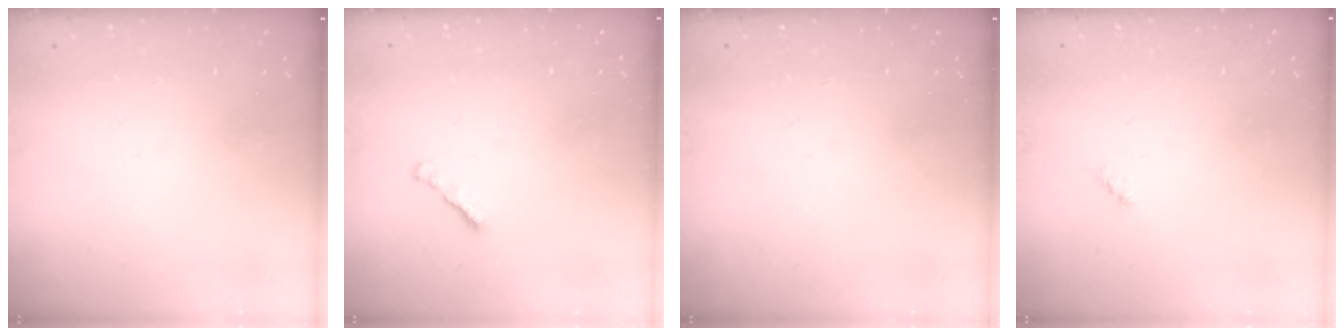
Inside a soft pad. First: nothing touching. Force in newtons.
{"total": 1.8, "press": 1.7, "slide": 0.6}
{"total": 0.0}
{"total": 2.4, "press": 2.4, "slide": 0.5}